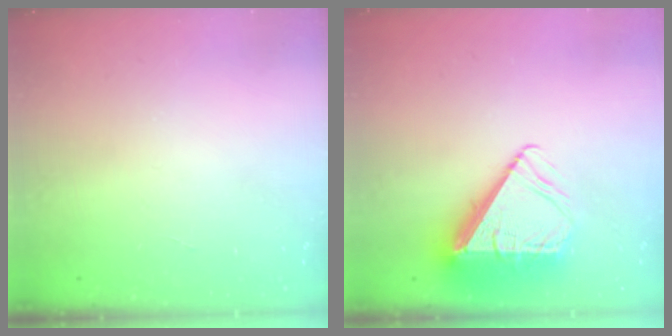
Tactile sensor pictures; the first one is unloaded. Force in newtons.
{"total": 11.2, "press": 11.1, "slide": 1.4}